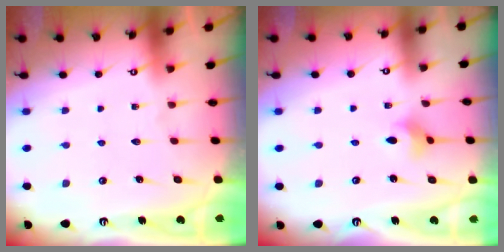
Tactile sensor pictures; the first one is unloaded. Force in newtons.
{"total": 3.0, "press": 2.9, "slide": 0.7}